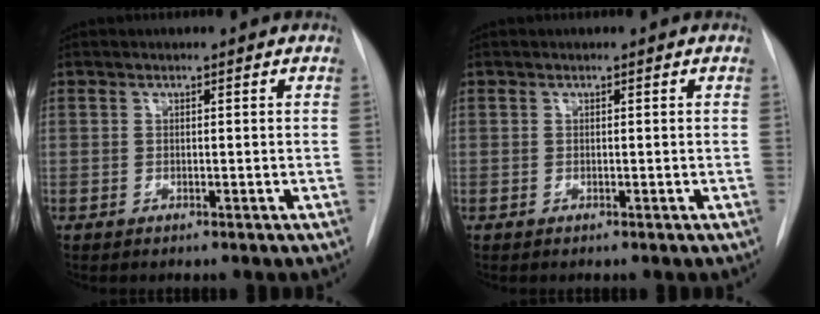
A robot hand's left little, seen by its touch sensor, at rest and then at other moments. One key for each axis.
{"total": 0.0}